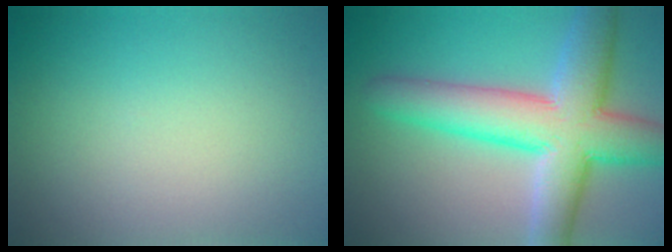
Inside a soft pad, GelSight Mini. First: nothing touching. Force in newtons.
{"total": 10.1, "press": 10.1, "slide": 0.3}